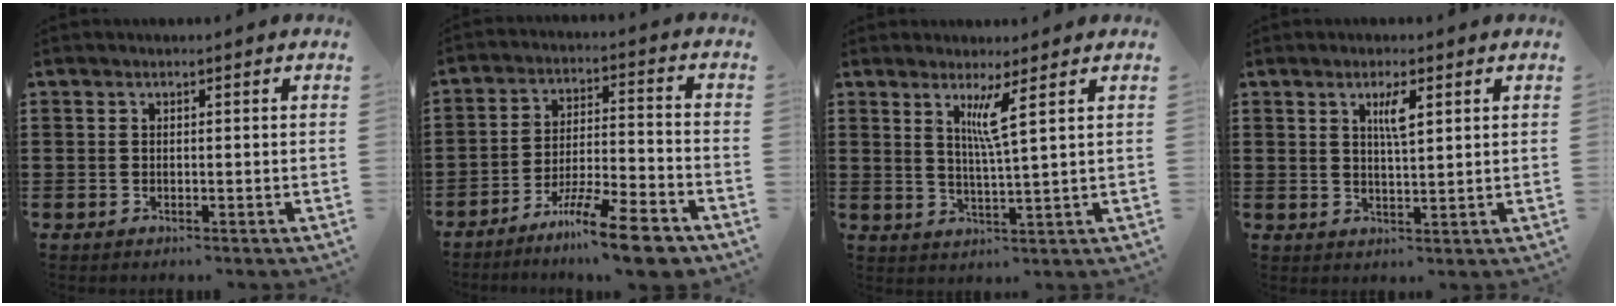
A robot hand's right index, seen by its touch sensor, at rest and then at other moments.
{"total": 11.2, "force": [-9.0, 1.1, 6.7], "torque": [-0.108, 0.025, -0.167]}
{"total": 4.4, "force": [2.3, -0.6, 3.7], "torque": [-0.073, -0.009, 0.035]}
{"total": 3.3, "force": [1.4, 0.7, 2.9], "torque": [-0.045, -0.001, 0.017]}